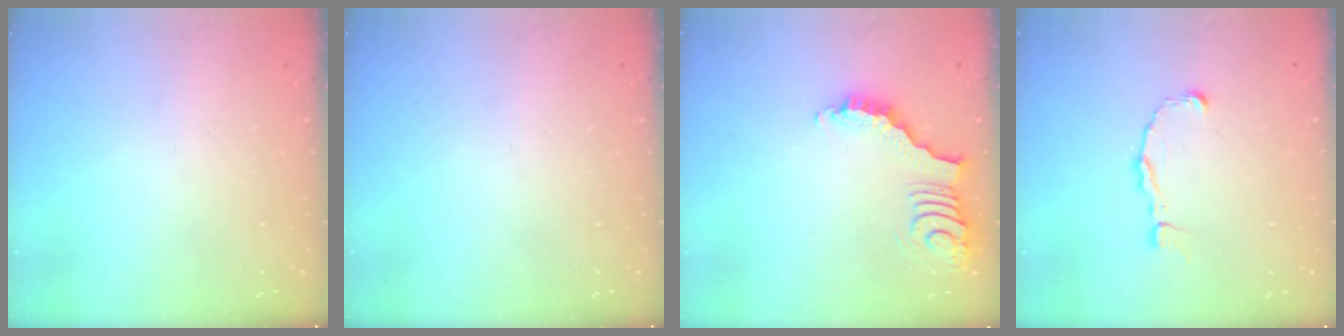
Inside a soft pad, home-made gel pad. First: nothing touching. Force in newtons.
{"total": 0.0}
{"total": 4.0, "press": 3.9, "slide": 0.6}
{"total": 2.5, "press": 2.5, "slide": 0.2}